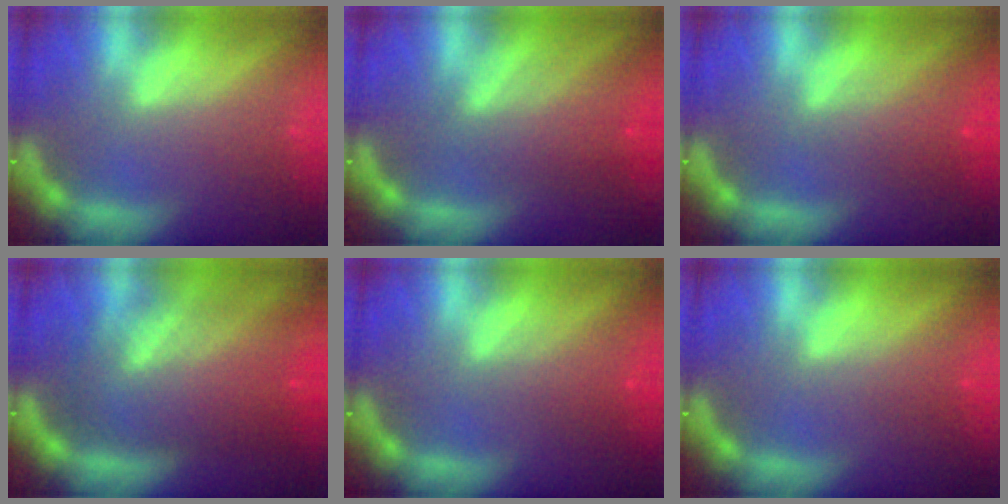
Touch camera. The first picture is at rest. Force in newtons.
{"total": 5.0}
{"total": 3.0}
{"total": 10.1}
{"total": 2.4}
{"total": 1.0}